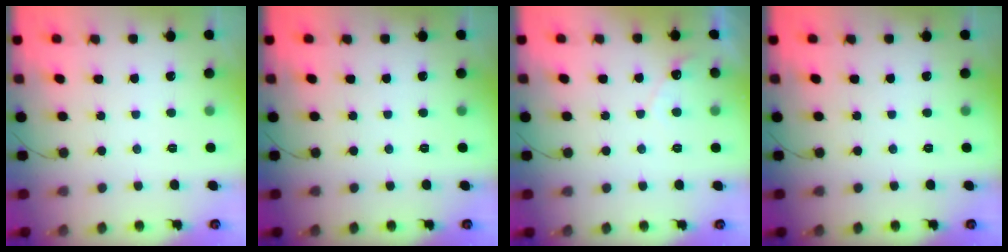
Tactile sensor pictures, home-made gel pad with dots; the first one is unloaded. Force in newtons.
{"total": 0.0}
{"total": 4.6, "press": 4.6, "slide": 0.3}
{"total": 0.0}